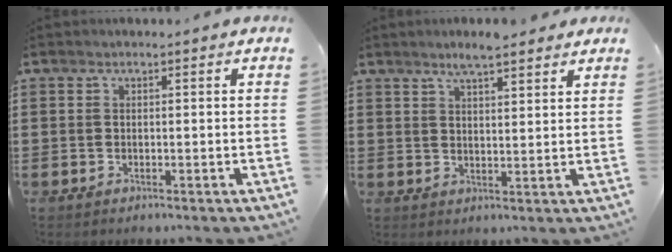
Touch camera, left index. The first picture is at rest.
{"total": 4.7, "force": [3.9, 0.5, 2.5], "torque": [-0.058, -0.001, 0.070]}